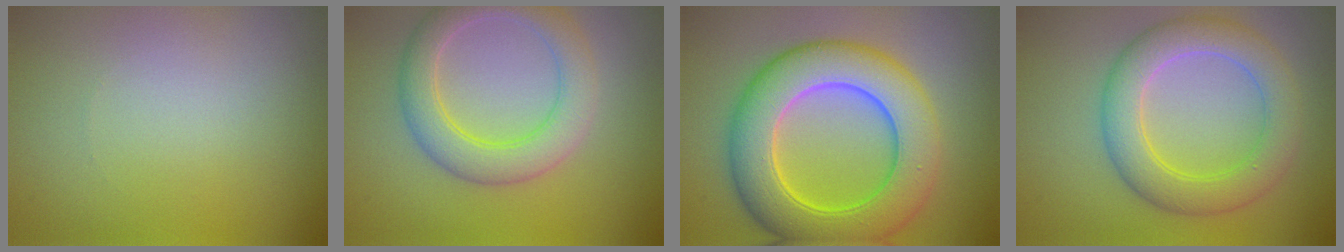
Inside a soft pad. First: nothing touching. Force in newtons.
{"total": 4.9, "press": 4.9, "slide": 0.1}
{"total": 10.0, "press": 10.0, "slide": 0.0}
{"total": 5.7, "press": 5.7, "slide": 0.1}